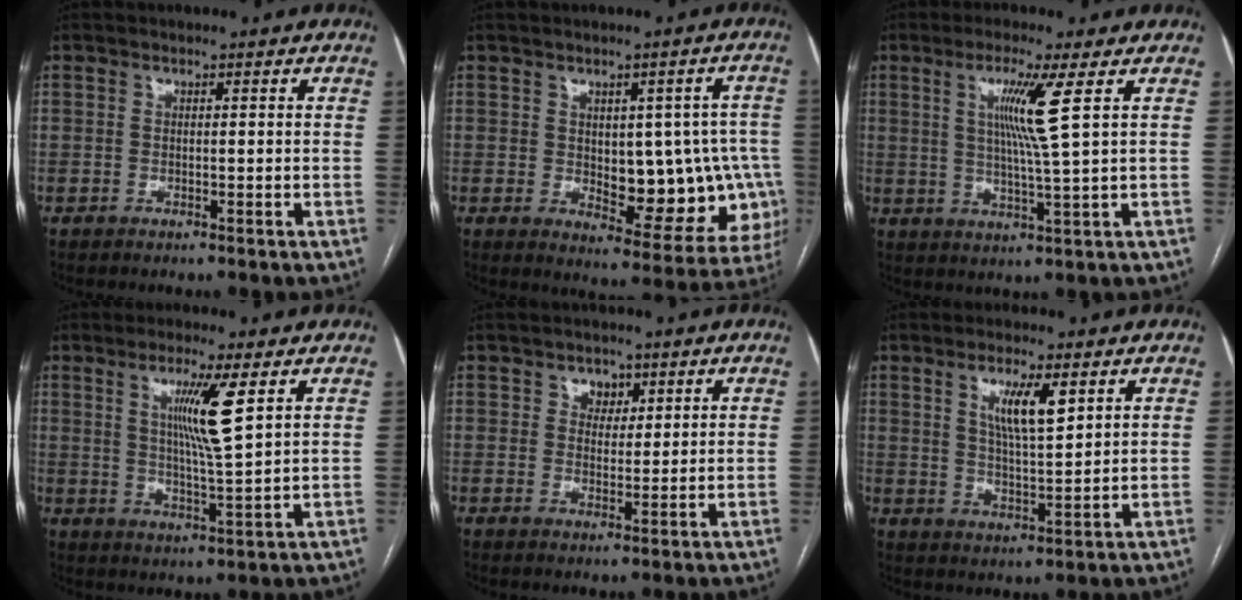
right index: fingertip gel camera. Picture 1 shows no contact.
{"total": 14.1, "force": [-0.9, 6.7, 12.4], "torque": [-0.134, 0.015, 0.007]}
{"total": 7.4, "force": [2.4, -1.4, 6.8], "torque": [-0.128, -0.009, 0.048]}
{"total": 7.9, "force": [3.1, -0.4, 7.3], "torque": [-0.131, -0.012, 0.056]}
{"total": 3.2, "force": [1.6, 2.4, 1.4], "torque": [-0.017, 0.004, 0.026]}
{"total": 6.8, "force": [3.1, 1.2, 5.9], "torque": [-0.109, -0.004, 0.056]}